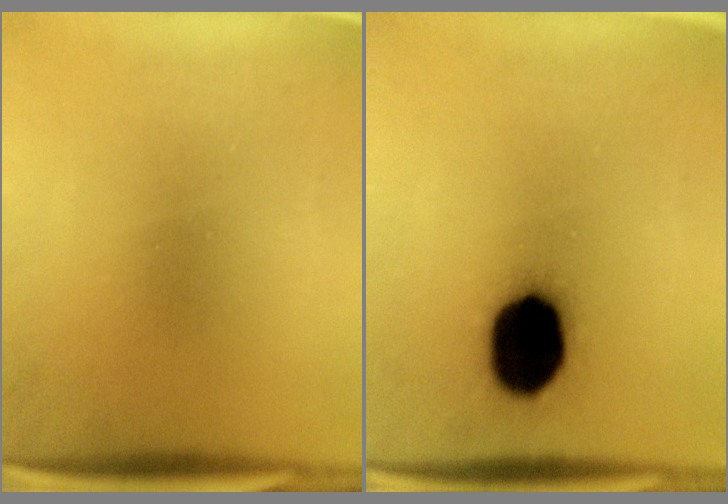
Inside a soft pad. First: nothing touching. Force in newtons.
{"total": 18.3}